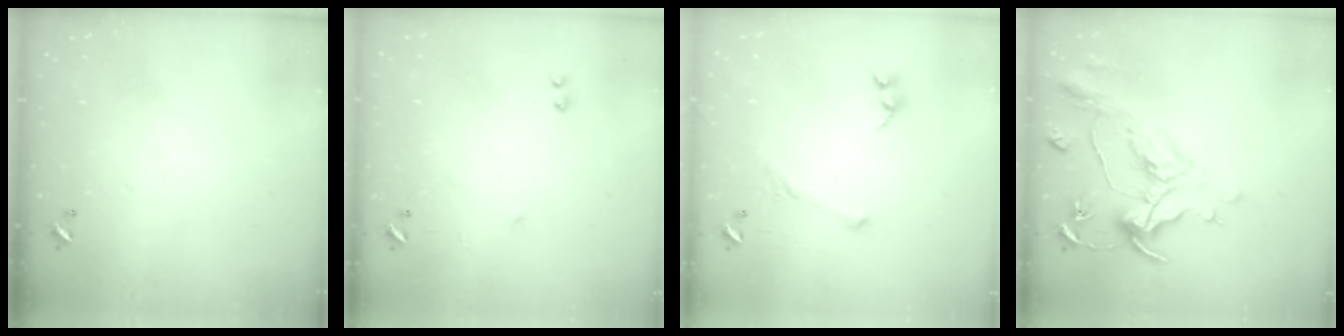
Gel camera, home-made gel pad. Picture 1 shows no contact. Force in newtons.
{"total": 6.7, "press": 6.7, "slide": 0.7}
{"total": 3.8, "press": 3.7, "slide": 0.9}
{"total": 1.5, "press": 0.8, "slide": 1.2}